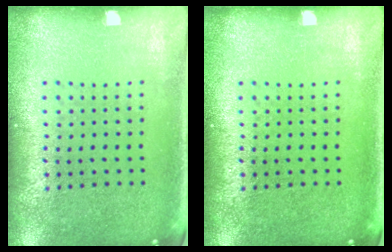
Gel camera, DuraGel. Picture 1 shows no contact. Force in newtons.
{"total": 0.0}